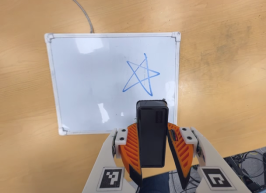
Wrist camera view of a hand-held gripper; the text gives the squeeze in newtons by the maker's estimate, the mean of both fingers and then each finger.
{"total": 4.9, "left": 4.4, "right": 5.4}